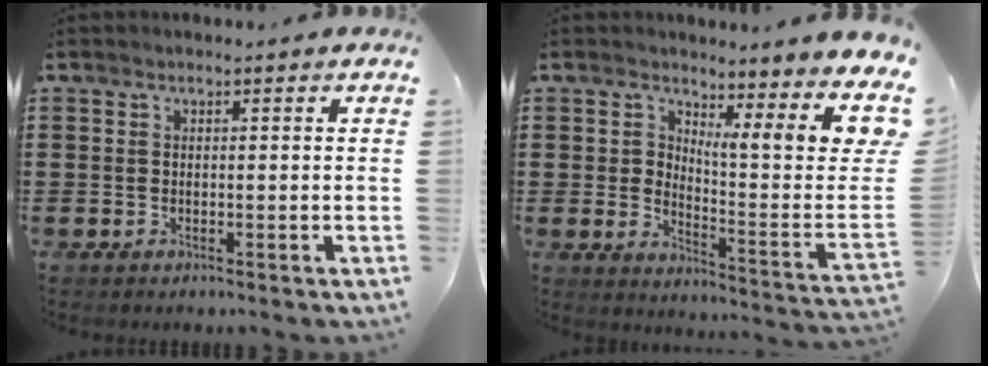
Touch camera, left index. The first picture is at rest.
{"total": 7.4, "force": [3.5, 1.6, 6.3], "torque": [-0.102, -0.027, 0.051]}